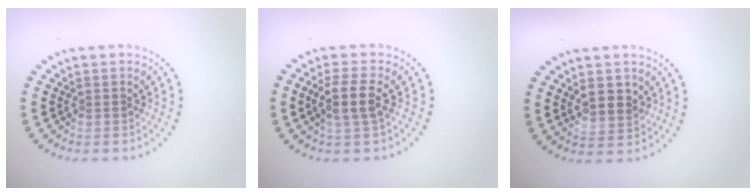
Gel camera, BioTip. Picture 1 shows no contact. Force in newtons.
{"total": 2.8, "press": 2.4, "slide": 1.5}
{"total": 2.6, "press": 2.5, "slide": 0.8}